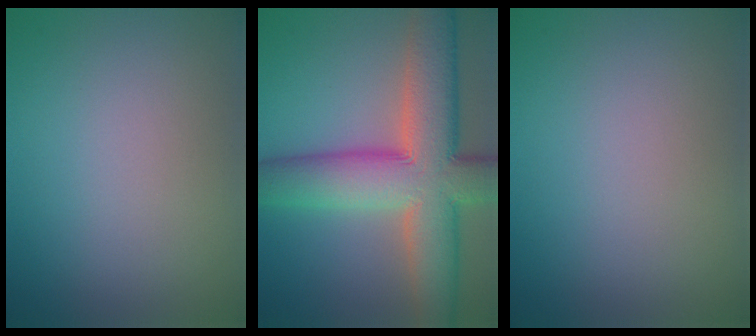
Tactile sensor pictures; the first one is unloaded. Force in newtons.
{"total": 11.8, "press": 11.8, "slide": 0.8}
{"total": 0.0}